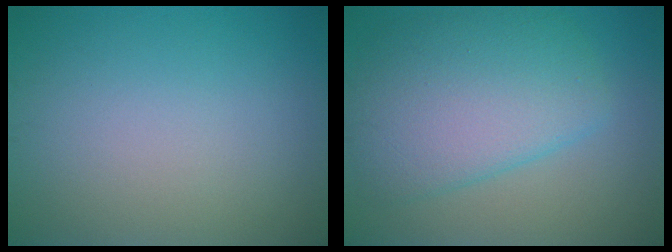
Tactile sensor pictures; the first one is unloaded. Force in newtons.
{"total": 7.4, "press": 7.4, "slide": 0.3}